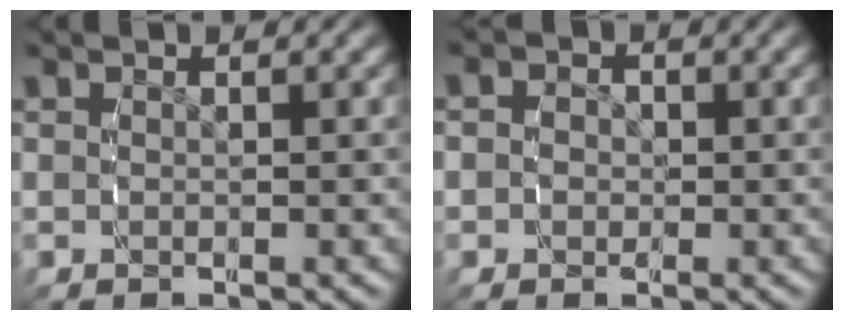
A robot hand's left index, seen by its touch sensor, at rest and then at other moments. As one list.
[{"total": 2.1, "force": [-0.2, 2.0, 0.6], "torque": [-0.015, -0.004, -0.008]}]